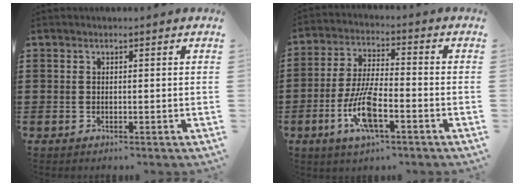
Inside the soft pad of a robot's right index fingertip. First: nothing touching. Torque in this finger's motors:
{"motor_torque": [2.14, 0.00, 0.53, 0.13]}